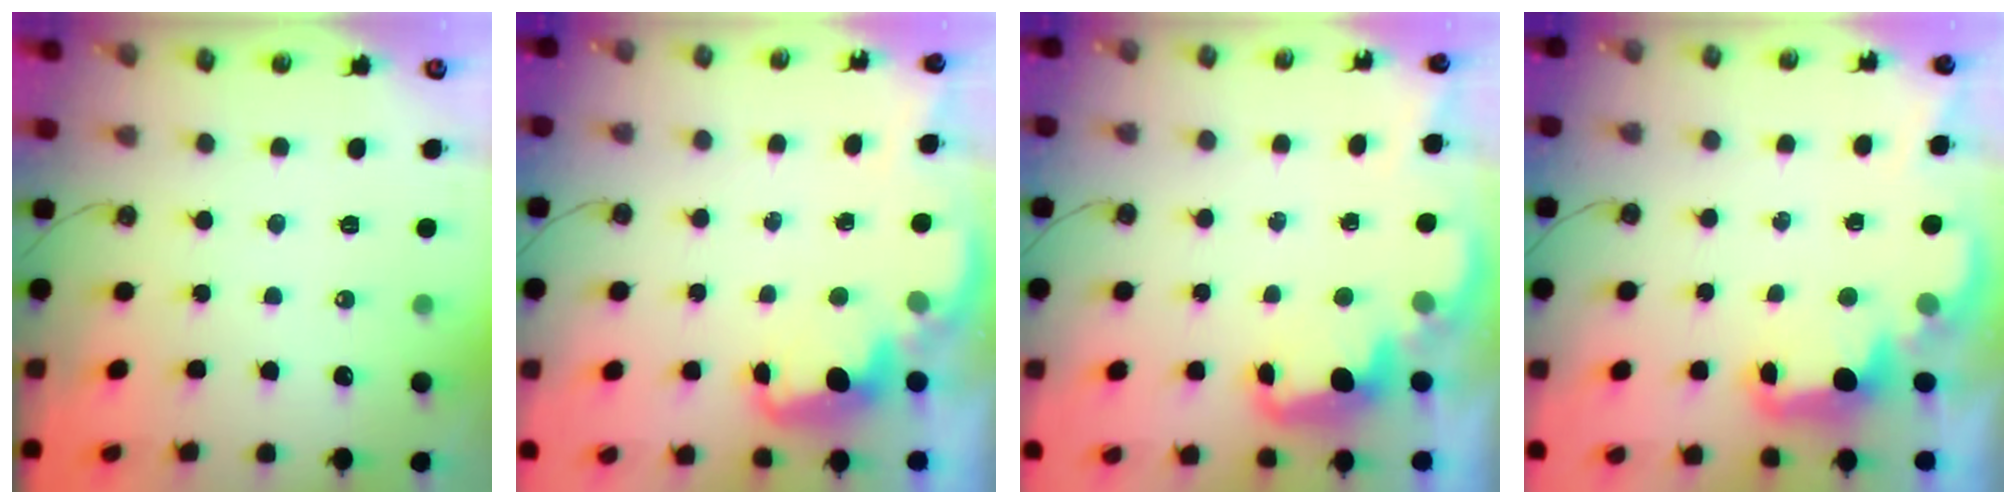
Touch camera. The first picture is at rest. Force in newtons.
{"total": 2.5, "press": 2.4, "slide": 0.7}
{"total": 2.8, "press": 2.7, "slide": 0.7}
{"total": 2.8, "press": 2.6, "slide": 0.9}